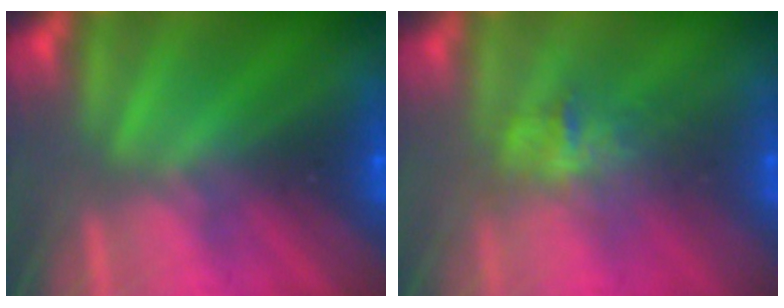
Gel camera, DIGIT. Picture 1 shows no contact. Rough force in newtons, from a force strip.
{"total": 2.7}